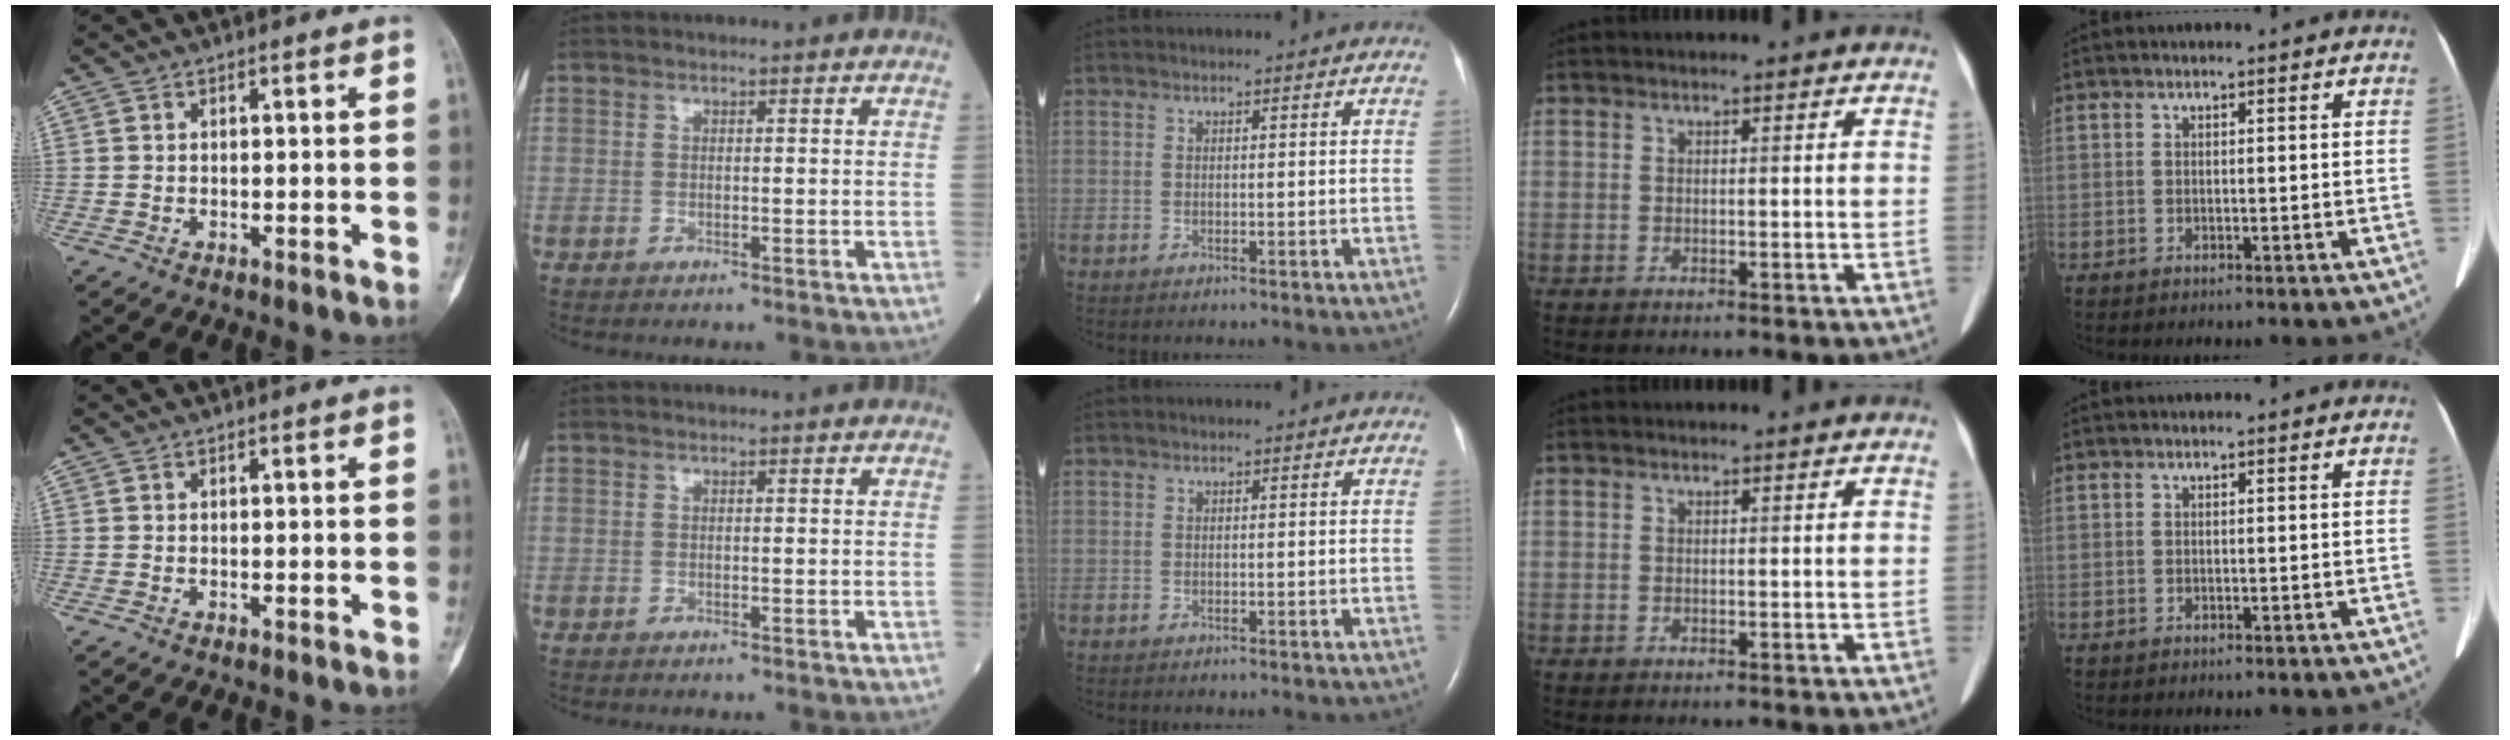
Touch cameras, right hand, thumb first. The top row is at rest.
{}